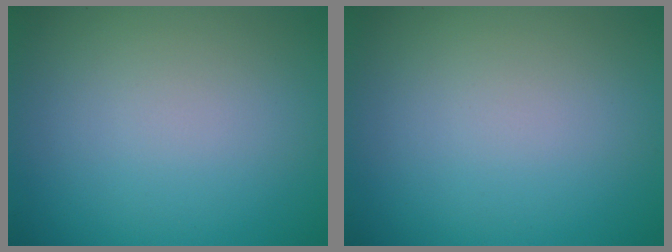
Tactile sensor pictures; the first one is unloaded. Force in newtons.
{"total": 0.0}